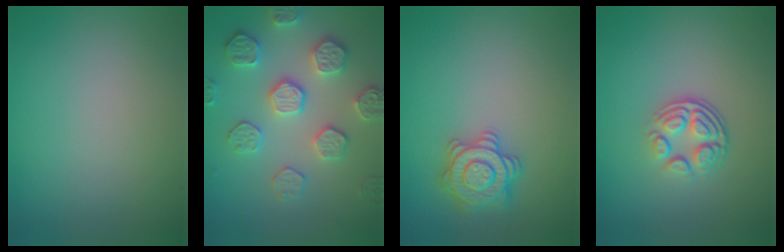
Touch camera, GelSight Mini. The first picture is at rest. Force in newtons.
{"total": 4.6, "press": 4.5, "slide": 0.8}
{"total": 3.6, "press": 3.5, "slide": 1.0}
{"total": 4.0, "press": 2.8, "slide": 2.9}